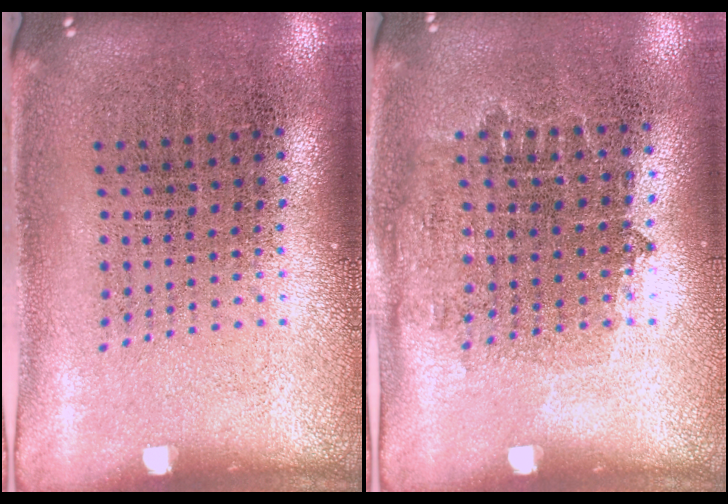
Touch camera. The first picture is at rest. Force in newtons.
{"total": 0.8, "press": 0.7, "slide": 0.4}